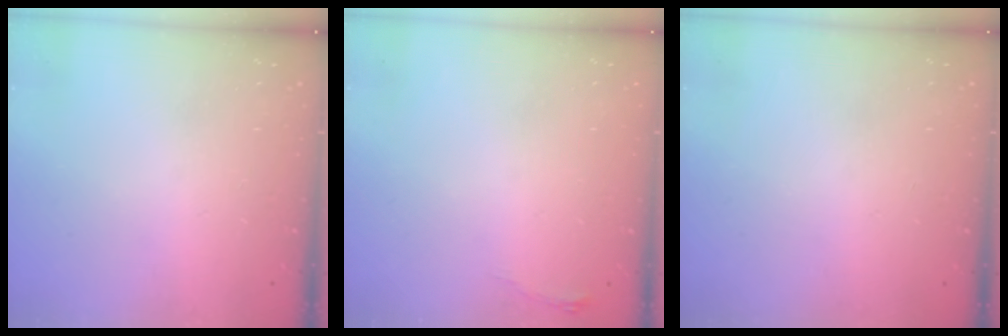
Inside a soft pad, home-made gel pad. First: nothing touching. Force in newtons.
{"total": 3.4, "press": 3.4, "slide": 0.5}
{"total": 0.0}